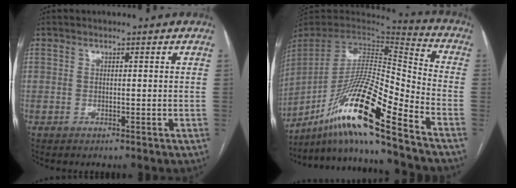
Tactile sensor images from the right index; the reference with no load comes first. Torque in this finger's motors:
{"motor_torque": [-0.08, -0.25, 0.43, 0.13]}